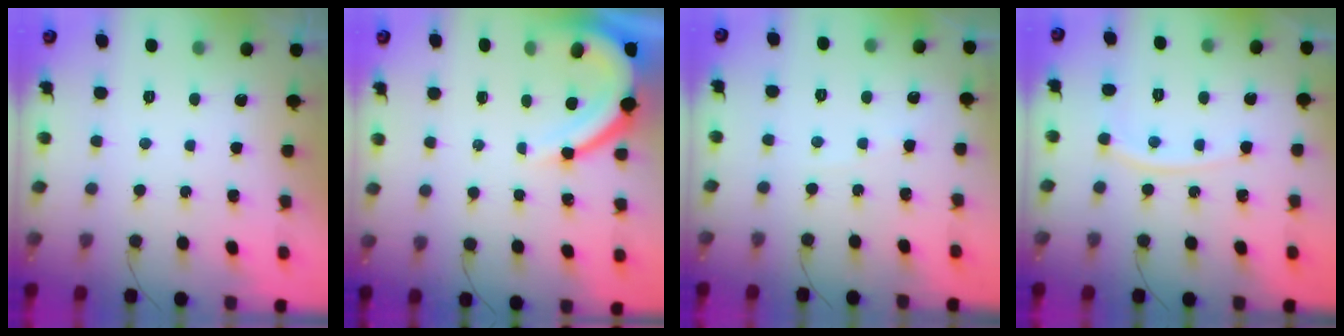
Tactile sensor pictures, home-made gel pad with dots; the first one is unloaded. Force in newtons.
{"total": 9.8, "press": 9.8, "slide": 1.2}
{"total": 2.3, "press": 2.3, "slide": 0.4}
{"total": 5.9, "press": 5.8, "slide": 0.8}